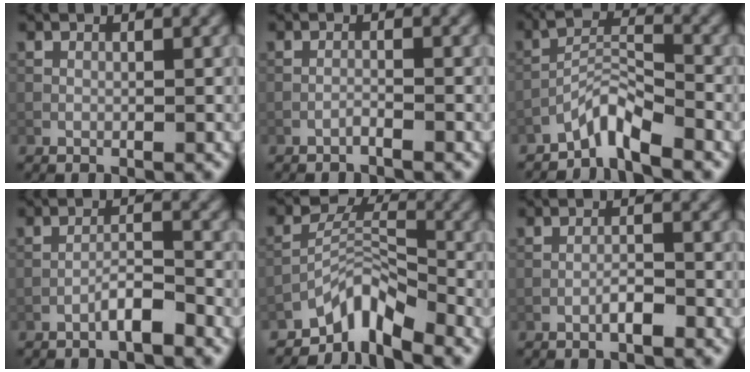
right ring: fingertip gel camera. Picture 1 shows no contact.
{"total": 0.8, "force": [-0.7, 0.0, 0.3], "torque": [-0.006, 0.005, -0.017]}
{"total": 3.6, "force": [-3.1, 0.5, 1.8], "torque": [-0.030, 0.012, -0.066]}
{"total": 2.4, "force": [-1.7, 0.3, 1.7], "torque": [-0.027, 0.012, -0.033]}
{"total": 4.7, "force": [-3.8, 1.9, 2.1], "torque": [-0.018, 0.007, -0.080]}
{"total": 1.5, "force": [-1.0, 0.2, 1.2], "torque": [-0.020, 0.005, -0.020]}